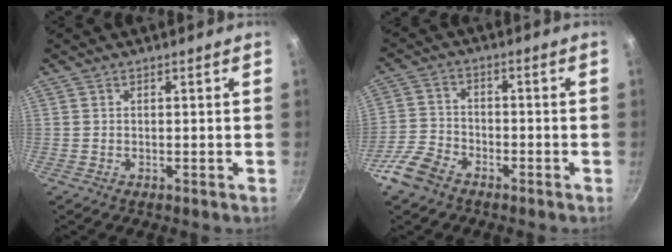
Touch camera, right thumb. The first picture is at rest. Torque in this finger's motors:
{"motor_torque": [1.19, 0.05, 0.38, -1.19, 0.15]}